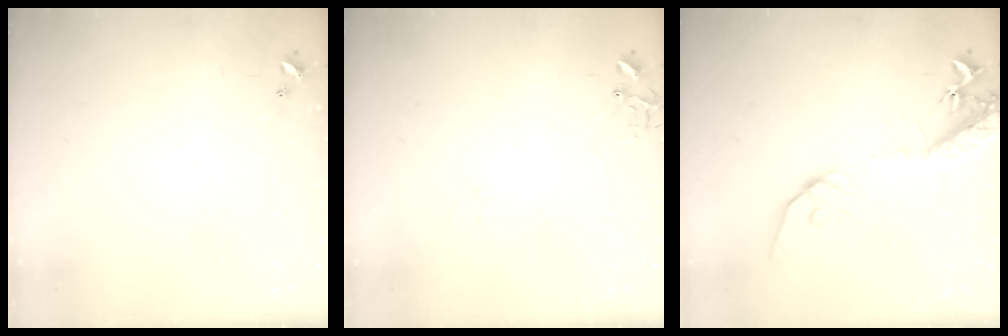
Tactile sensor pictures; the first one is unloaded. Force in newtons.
{"total": 7.0, "press": 7.0, "slide": 0.7}
{"total": 16.6, "press": 16.2, "slide": 3.5}